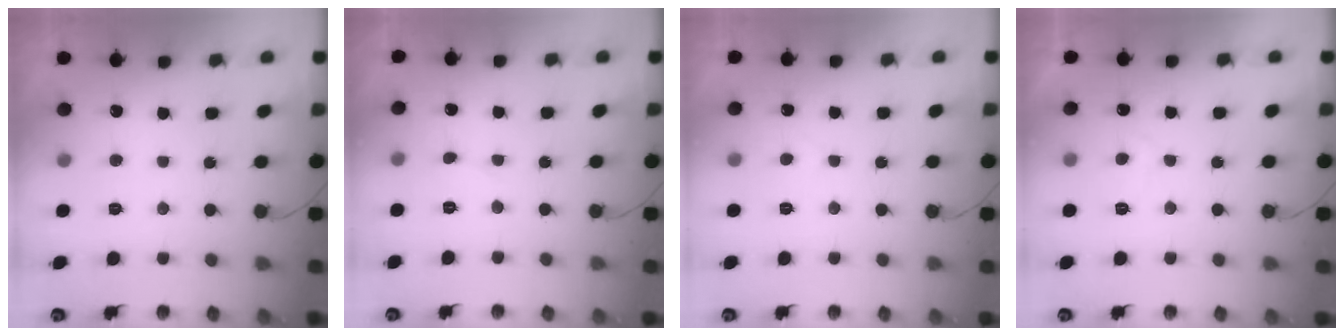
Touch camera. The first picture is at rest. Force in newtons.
{"total": 2.5, "press": 2.5, "slide": 0.1}
{"total": 3.7, "press": 3.7, "slide": 0.2}
{"total": 2.6, "press": 2.5, "slide": 0.8}